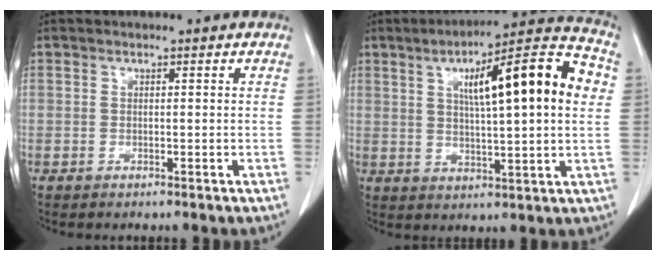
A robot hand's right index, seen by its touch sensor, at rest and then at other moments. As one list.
[{"total": 17.6, "force": [4.2, 2.4, 16.9], "torque": [-0.243, 0.033, 0.056]}]